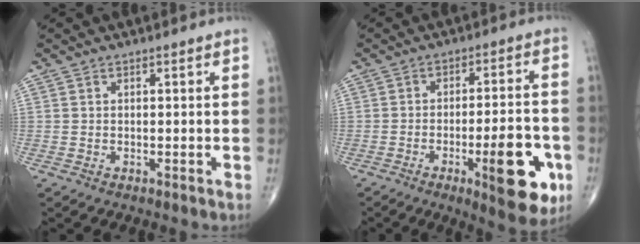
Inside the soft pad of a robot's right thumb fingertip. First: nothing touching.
{"total": 14.6, "force": [-5.3, 4.3, 12.9], "torque": [-0.157, 0.017, -0.067]}